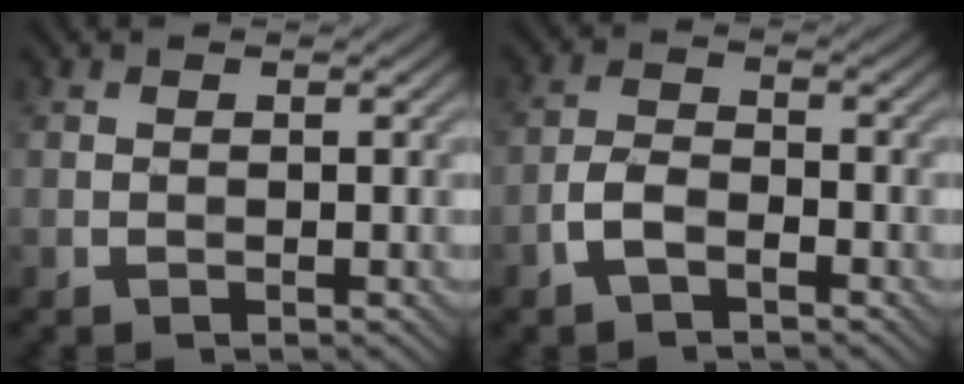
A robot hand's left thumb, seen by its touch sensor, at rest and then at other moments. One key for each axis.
{"total": 3.4, "fx": -2.0, "fy": 1.6, "fz": 2.3, "tx": -0.048, "ty": 0.005, "tz": -0.048}